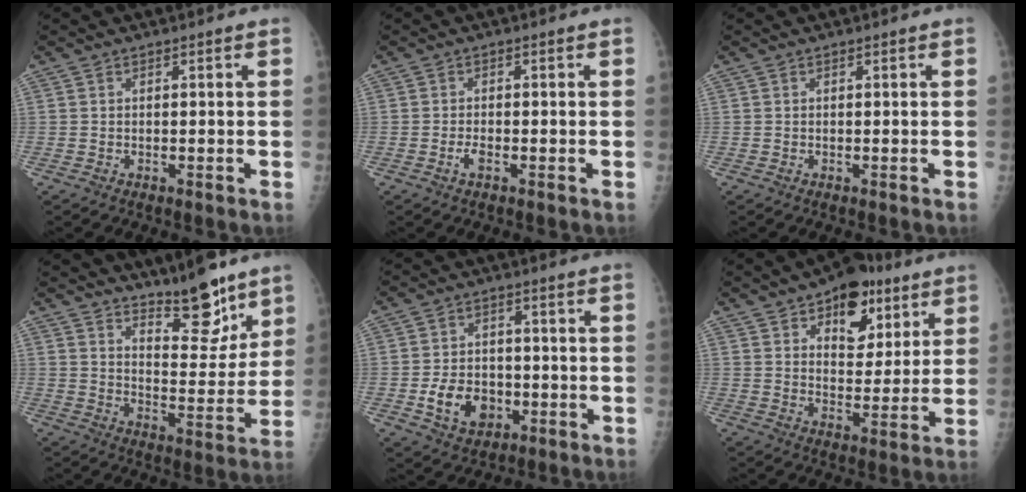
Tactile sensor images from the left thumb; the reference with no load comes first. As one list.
[{"total": 1.7, "force": [-0.8, 0.7, 1.3], "torque": [-0.029, 0.004, -0.016]}, {"total": 0.0}, {"total": 12.3, "force": [9.6, 3.8, 6.7], "torque": [-0.064, -0.080, 0.154]}, {"total": 8.5, "force": [-2.5, 6.5, 5.0], "torque": [-0.061, 0.010, -0.038]}, {"total": 13.5, "force": [7.5, 7.8, 8.1], "torque": [-0.069, -0.030, 0.111]}]